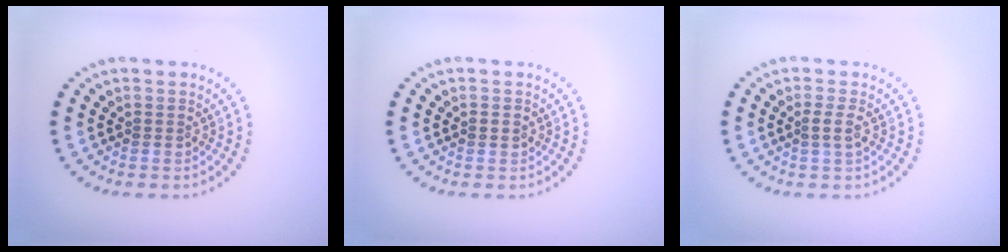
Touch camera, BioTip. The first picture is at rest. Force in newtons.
{"total": 1.0, "press": 1.0, "slide": 0.0}
{"total": 1.3, "press": 1.0, "slide": 0.8}